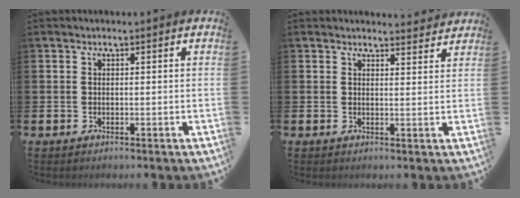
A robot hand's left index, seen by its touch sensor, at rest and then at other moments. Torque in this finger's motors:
{"motor_torque": [0.85, -1.29, 0.10, 0.04]}